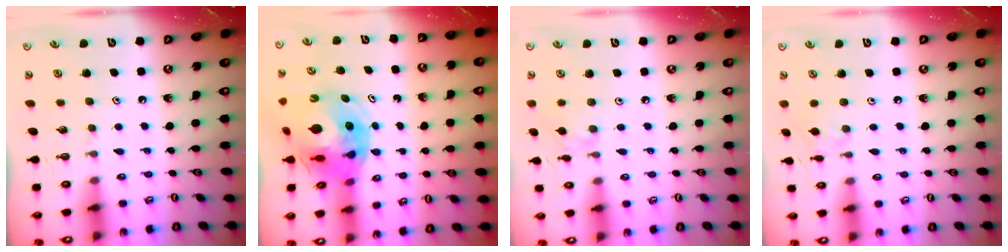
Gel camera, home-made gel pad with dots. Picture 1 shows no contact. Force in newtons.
{"total": 15.3, "press": 15.2, "slide": 2.0}
{"total": 3.0, "press": 2.9, "slide": 0.6}
{"total": 3.3, "press": 3.2, "slide": 0.6}